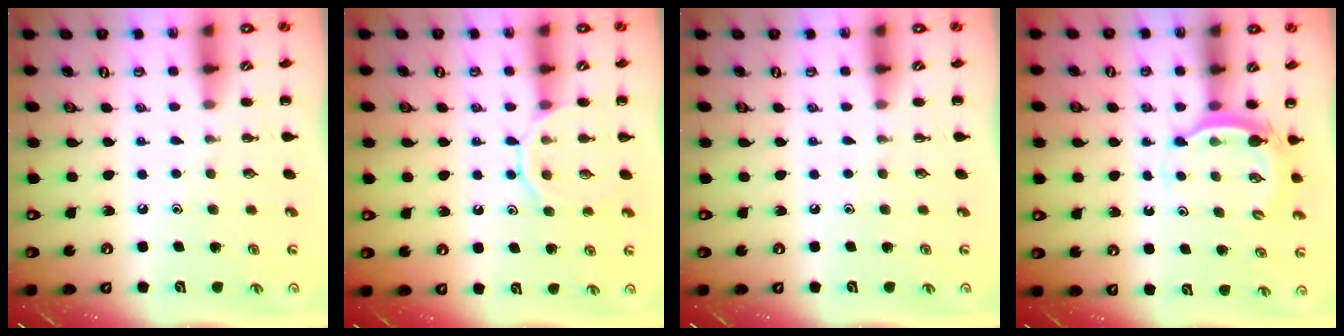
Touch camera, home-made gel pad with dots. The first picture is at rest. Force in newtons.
{"total": 10.8, "press": 10.8, "slide": 1.3}
{"total": 0.0}
{"total": 5.0, "press": 5.0, "slide": 0.3}